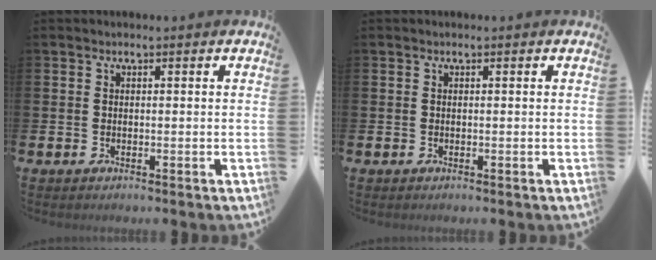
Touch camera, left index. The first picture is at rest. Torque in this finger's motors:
{"motor_torque": [0.01, 0.00, 0.00, 0.00]}